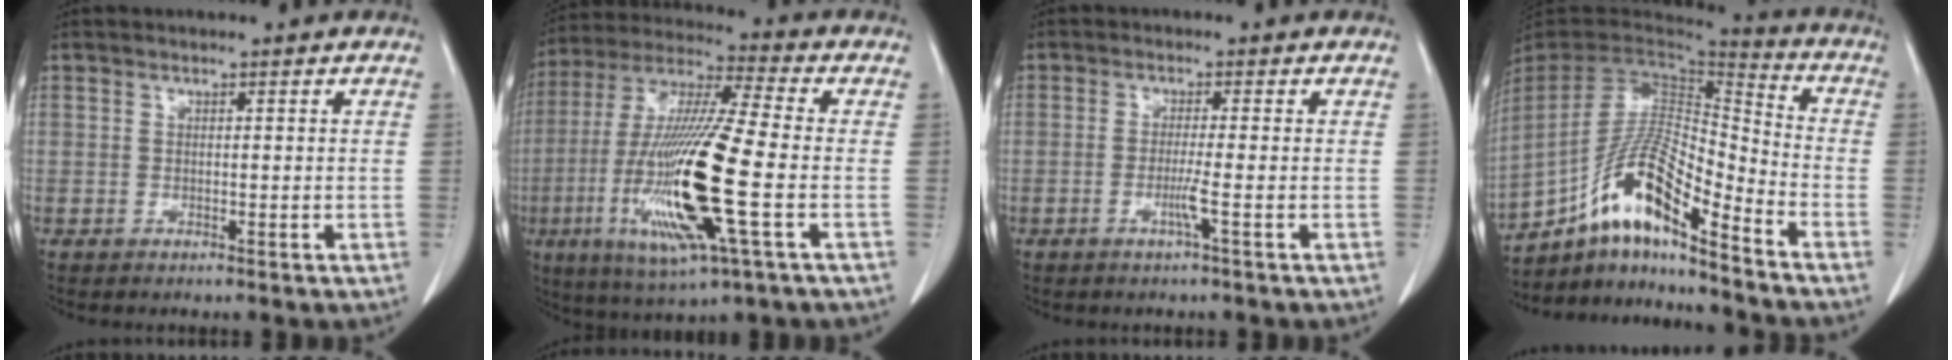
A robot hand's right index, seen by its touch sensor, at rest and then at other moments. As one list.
[{"total": 19.8, "force": [-4.4, 1.3, 19.3], "torque": [-0.404, -0.020, -0.083]}, {"total": 2.6, "force": [-1.0, -0.8, 2.3], "torque": [-0.046, -0.005, -0.021]}, {"total": 15.6, "force": [-10.2, 2.3, 11.5], "torque": [-0.224, 0.007, -0.184]}]